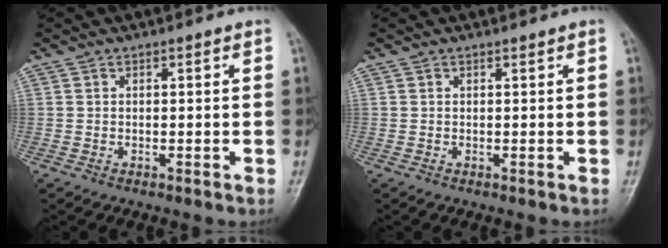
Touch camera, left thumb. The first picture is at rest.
{"total": 0.0}